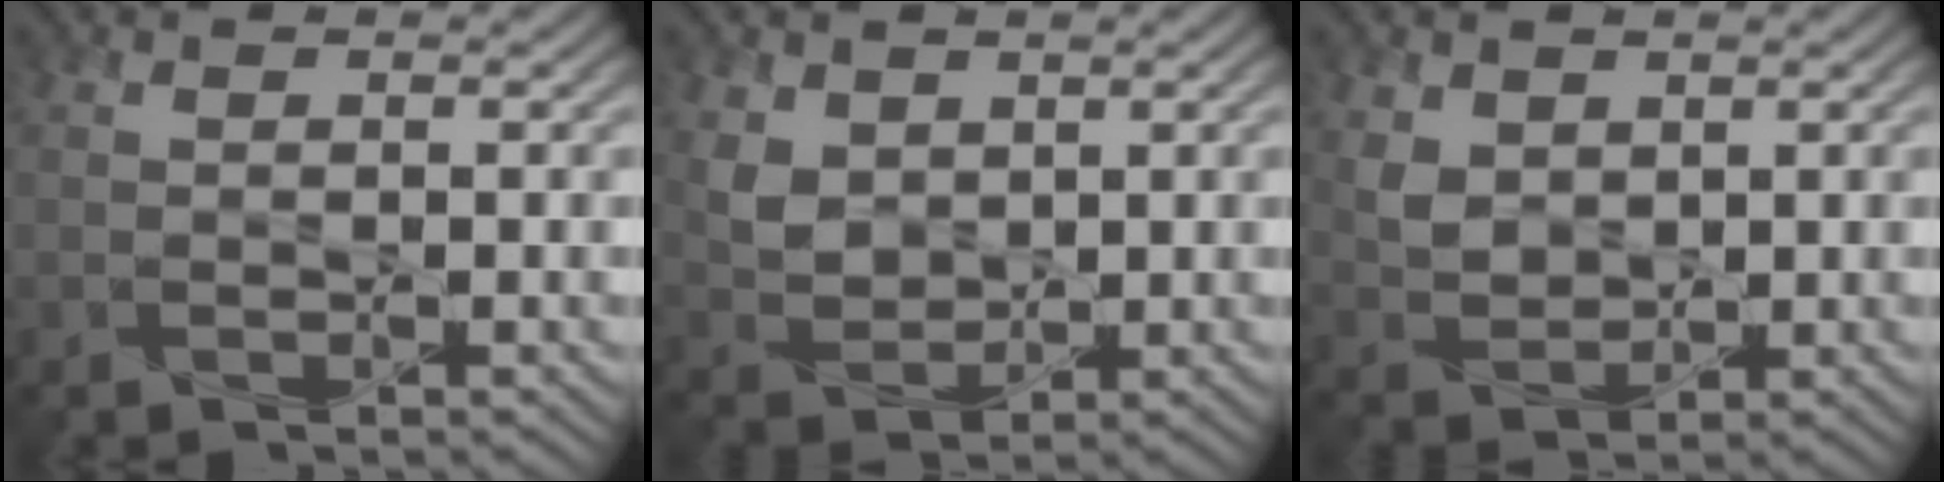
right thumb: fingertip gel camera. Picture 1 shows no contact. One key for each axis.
{"total": 3.9, "fx": 1.8, "fy": 2.9, "fz": 1.9, "tx": -0.056, "ty": -0.007, "tz": 0.040}
{"total": 3.5, "fx": 1.7, "fy": 2.6, "fz": 1.6, "tx": -0.048, "ty": -0.005, "tz": 0.036}